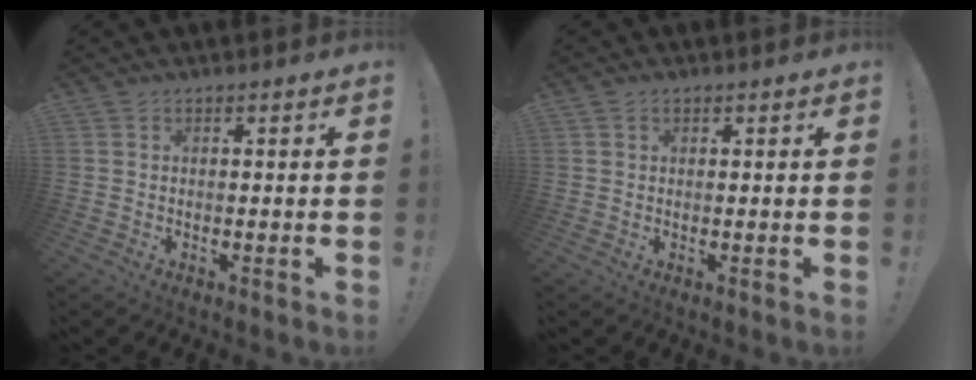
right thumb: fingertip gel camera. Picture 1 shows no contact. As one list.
[{"total": 1.0, "force": [0.6, 0.8, 0.3], "torque": [-0.002, 0.000, 0.011]}]